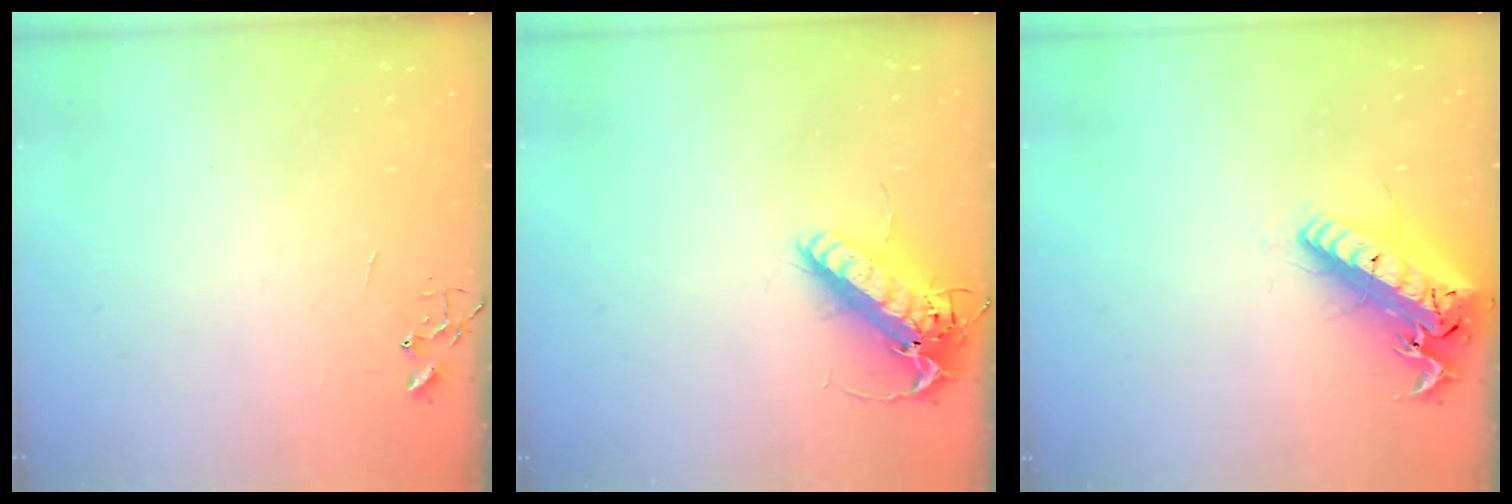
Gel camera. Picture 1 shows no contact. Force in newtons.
{"total": 17.1, "press": 16.8, "slide": 3.3}
{"total": 21.7, "press": 21.3, "slide": 4.3}